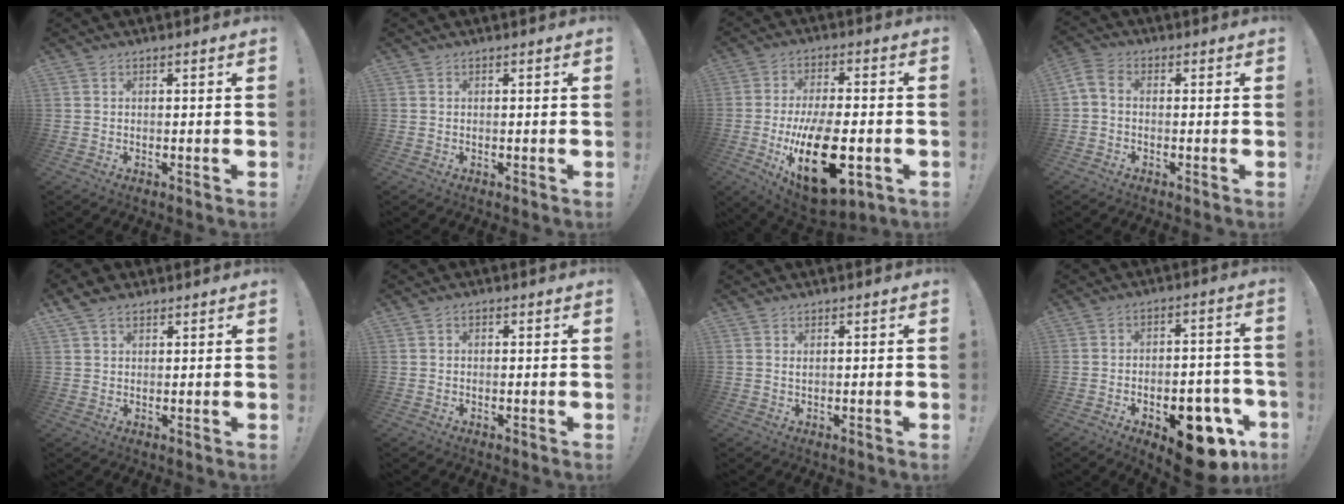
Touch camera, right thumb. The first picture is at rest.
{"total": 0.0}
{"total": 22.6, "force": [-5.5, 10.8, 19.1], "torque": [-0.312, 0.013, -0.074]}
{"total": 3.7, "force": [-0.2, 2.6, 2.6], "torque": [-0.052, 0.002, -0.001]}
{"total": 4.2, "force": [2.8, 2.6, 1.6], "torque": [-0.025, -0.008, 0.054]}
{"total": 1.1, "force": [0.0, 0.9, 0.7], "torque": [-0.011, 0.004, -0.002]}
{"total": 0.9, "force": [0.5, -0.2, 0.7], "torque": [-0.011, -0.001, 0.008]}
{"total": 15.7, "force": [-8.1, 7.7, 11.0], "torque": [-0.110, 0.065, -0.114]}